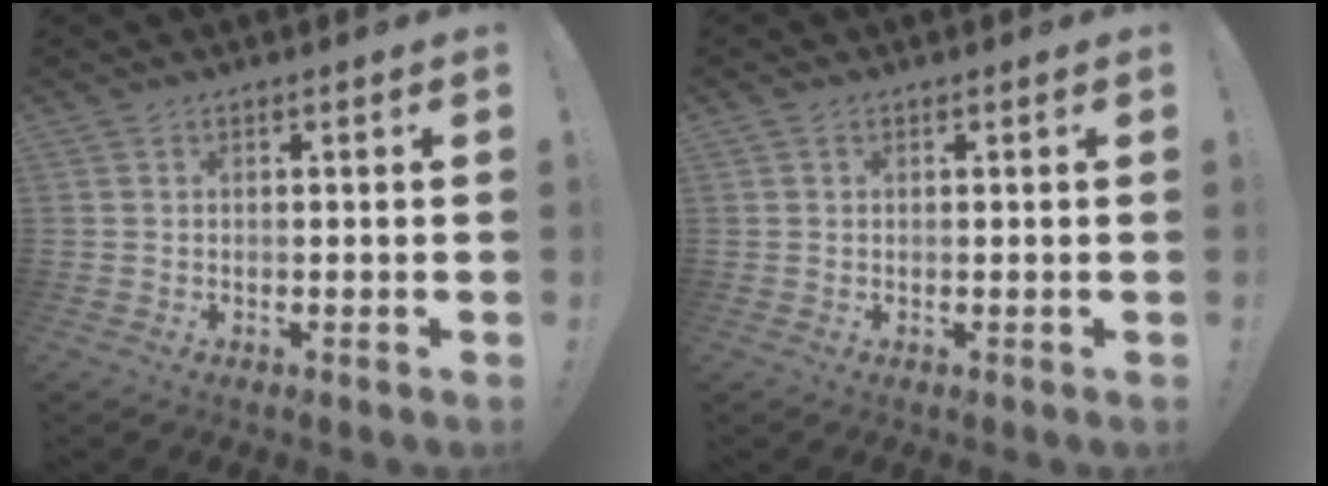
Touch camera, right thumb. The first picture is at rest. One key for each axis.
{"total": 0.6, "fx": 0.3, "fy": 0.5, "fz": 0.0, "tx": 0.007, "ty": -0.002, "tz": 0.004}